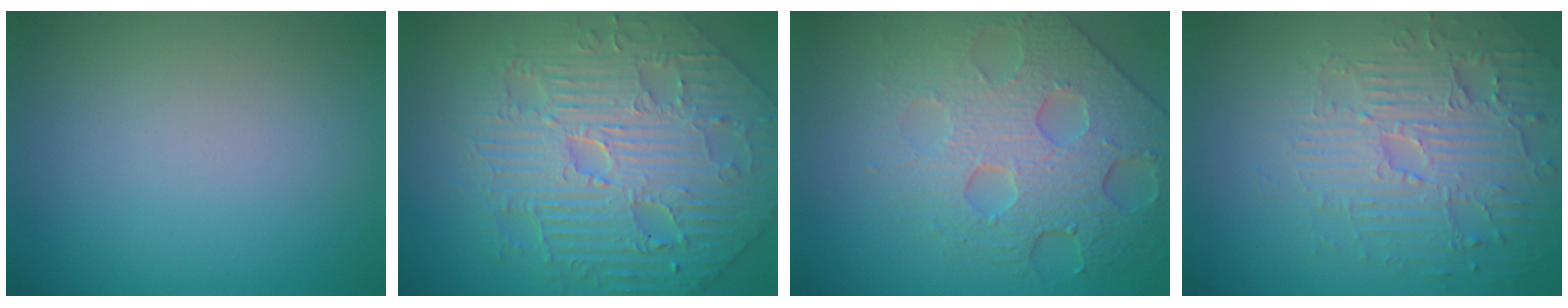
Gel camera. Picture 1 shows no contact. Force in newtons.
{"total": 8.4, "press": 6.7, "slide": 5.2}
{"total": 7.3, "press": 5.7, "slide": 4.6}
{"total": 4.6, "press": 4.1, "slide": 1.9}